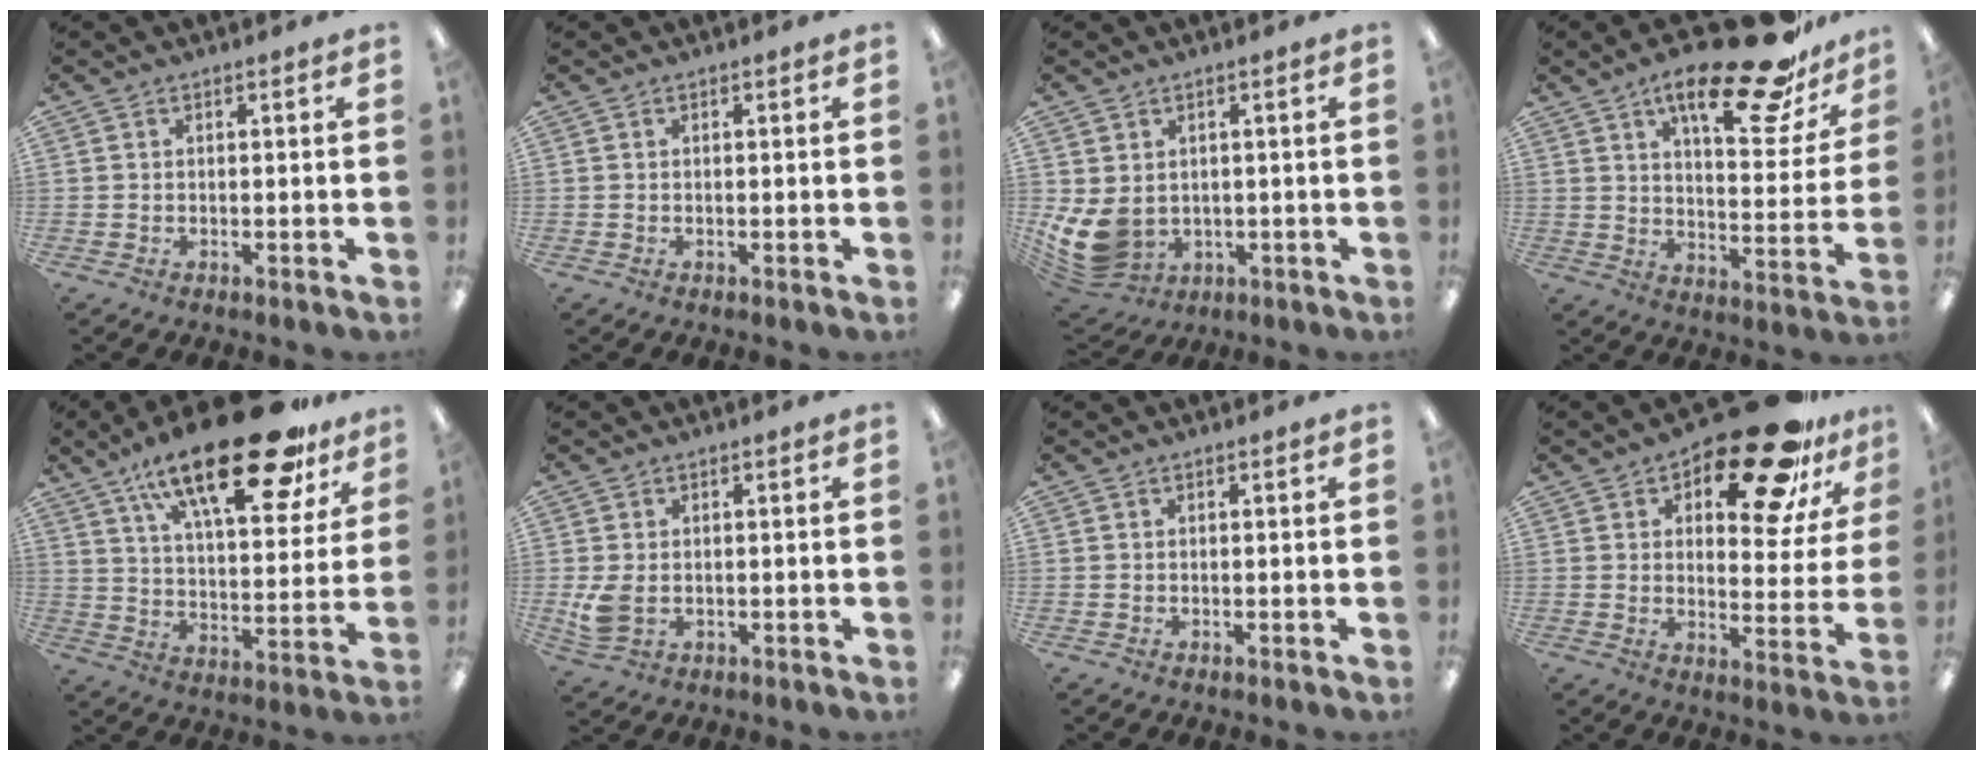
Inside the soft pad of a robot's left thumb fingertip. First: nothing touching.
{"total": 0.0}
{"total": 8.7, "force": [0.4, 6.7, 5.6], "torque": [-0.137, -0.017, 0.011]}
{"total": 21.8, "force": [15.1, 6.6, 14.3], "torque": [-0.211, -0.092, 0.243]}
{"total": 26.2, "force": [17.5, 9.0, 17.3], "torque": [-0.269, -0.101, 0.284]}
{"total": 4.9, "force": [-0.2, 3.5, 3.5], "torque": [-0.066, -0.005, -0.008]}
{"total": 0.0}
{"total": 20.7, "force": [14.7, 8.1, 12.0], "torque": [-0.167, -0.092, 0.243]}